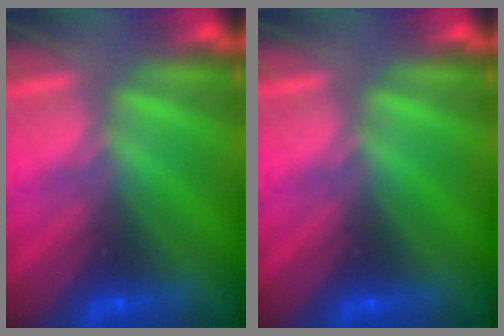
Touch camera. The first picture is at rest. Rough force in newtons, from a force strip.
{"total": 0.0}